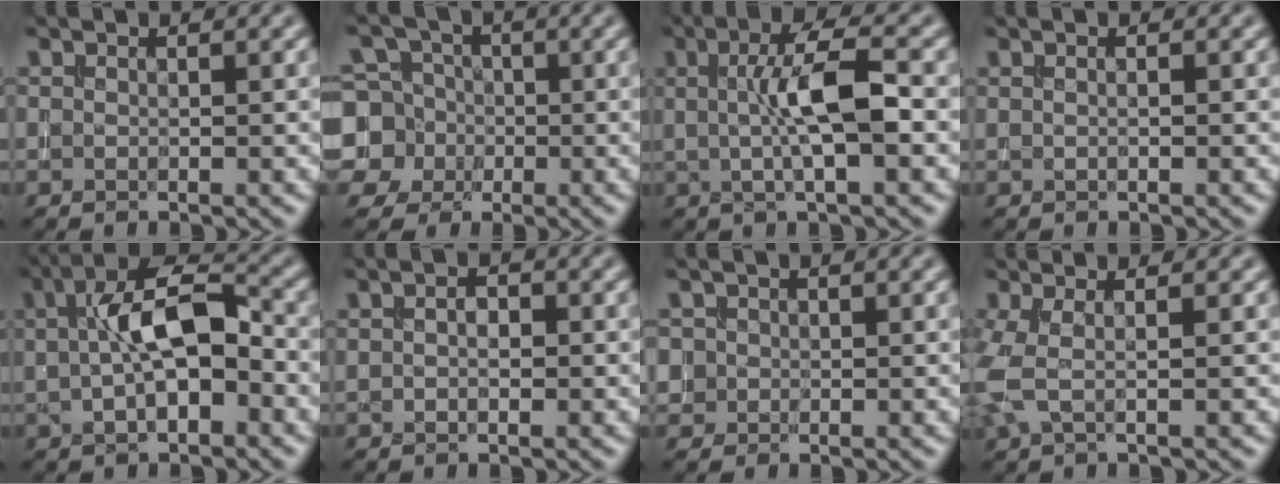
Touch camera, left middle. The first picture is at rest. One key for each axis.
{"total": 7.6, "fx": -0.8, "fy": 7.4, "fz": 1.9, "tx": -0.045, "ty": 0.021, "tz": -0.052}
{"total": 5.6, "fx": 0.4, "fy": 1.3, "fz": 5.4, "tx": -0.095, "ty": 0.009, "tz": 0.005}
{"total": 0.8, "fx": 0.2, "fy": 0.3, "fz": 0.7, "tx": -0.001, "ty": -0.005, "tz": -0.002}
{"total": 7.9, "fx": 0.8, "fy": 3.5, "fz": 7.0, "tx": -0.114, "ty": 0.017, "tz": 0.002}
{"total": 1.4, "fx": 0.4, "fy": 0.8, "fz": 1.1, "tx": -0.012, "ty": 0.004, "tz": -0.004}
{"total": 1.1, "fx": 0.1, "fy": 1.0, "fz": -0.3, "tx": 0.016, "ty": -0.001, "tz": 0.002}
{"total": 2.2, "fx": 0.1, "fy": 0.7, "fz": 2.1, "tx": -0.056, "ty": 0.003, "tz": -0.005}